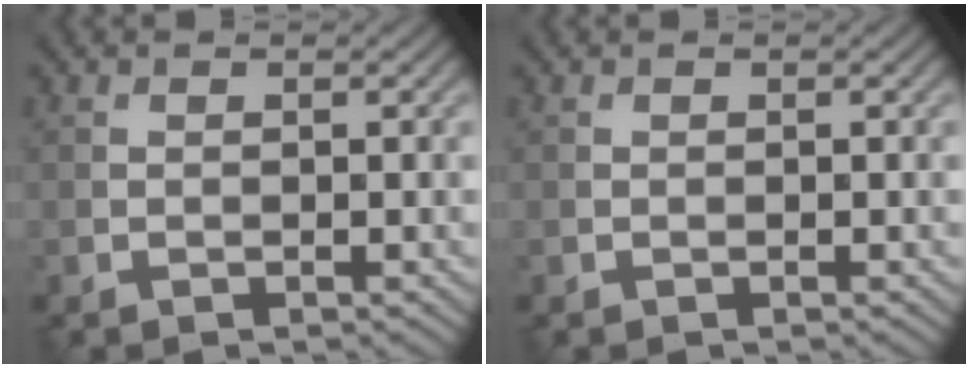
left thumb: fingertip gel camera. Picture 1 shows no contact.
{"total": 0.0}